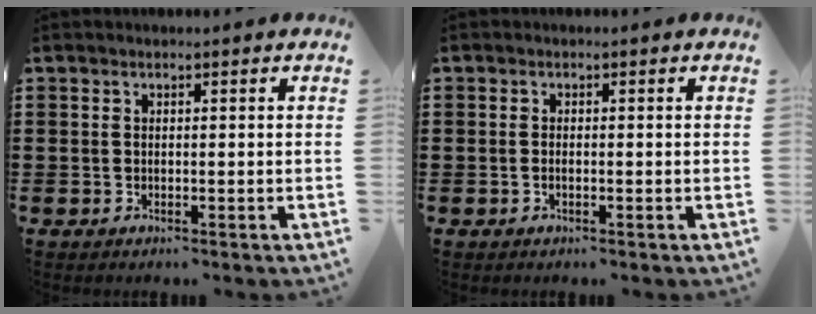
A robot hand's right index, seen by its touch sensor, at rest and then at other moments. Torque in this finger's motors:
{"motor_torque": [-0.30, 1.85, -0.05, -0.01]}